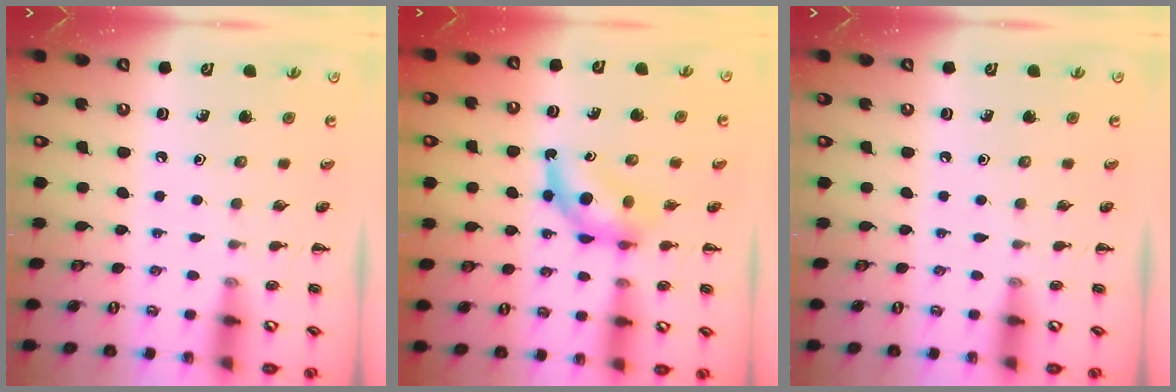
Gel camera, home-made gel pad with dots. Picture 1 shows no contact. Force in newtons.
{"total": 6.1, "press": 6.0, "slide": 1.1}
{"total": 0.0}